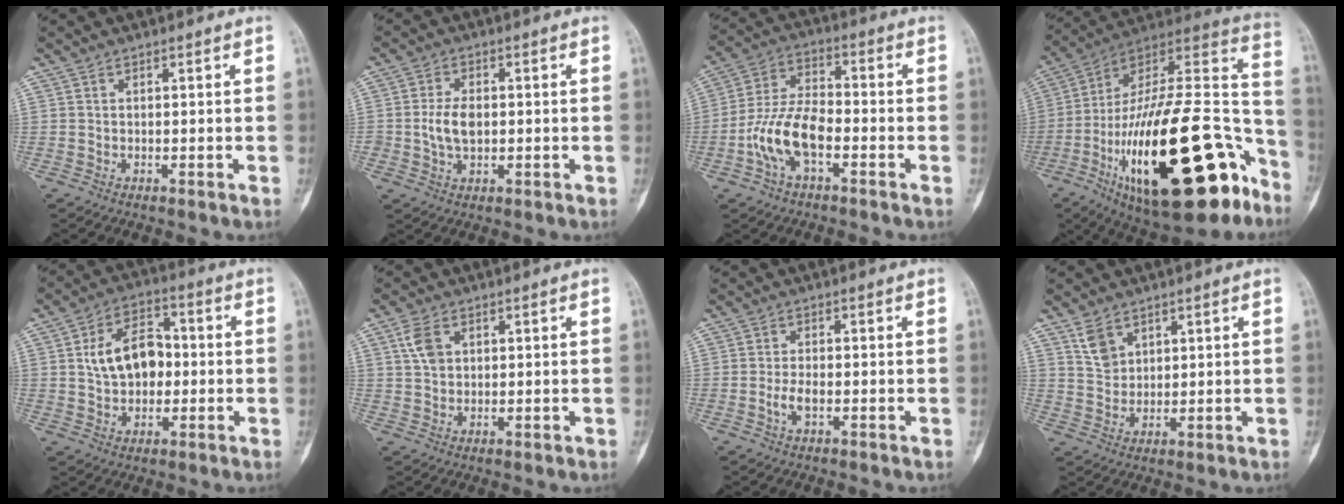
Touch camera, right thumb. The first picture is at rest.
{"total": 5.5, "force": [-0.4, 3.3, 4.3], "torque": [-0.083, 0.005, -0.006]}
{"total": 11.0, "force": [-3.8, 5.4, 8.9], "torque": [-0.180, 0.036, -0.077]}
{"total": 37.7, "force": [-15.8, 14.6, 31.0], "torque": [-0.449, 0.065, -0.249]}
{"total": 11.4, "force": [0.6, 7.7, 8.3], "torque": [-0.116, 0.020, 0.006]}
{"total": 4.6, "force": [1.7, 3.1, 3.0], "torque": [-0.051, 0.003, 0.034]}
{"total": 2.6, "force": [-0.8, 1.1, 2.2], "torque": [-0.049, 0.006, -0.015]}
{"total": 4.6, "force": [2.9, 2.9, 2.0], "torque": [-0.020, -0.017, 0.064]}